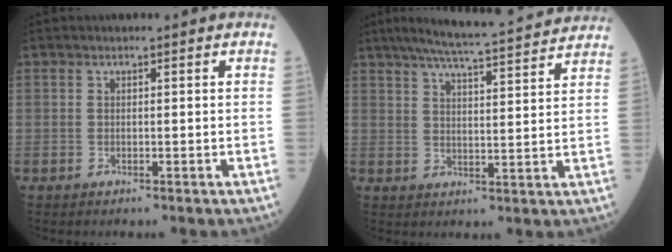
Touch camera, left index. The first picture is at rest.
{"total": 17.0, "force": [15.3, 0.3, 7.4], "torque": [-0.128, 0.016, 0.203]}